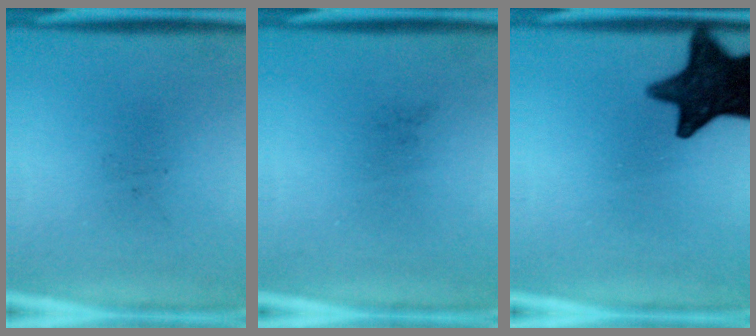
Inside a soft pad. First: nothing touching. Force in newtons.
{"total": 0.0}
{"total": 14.8}